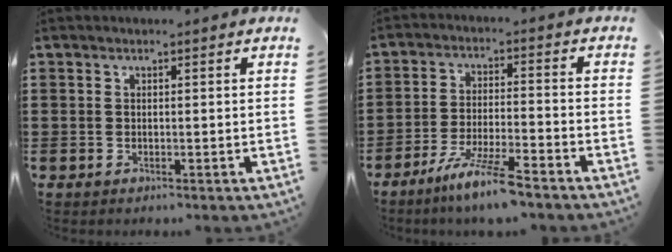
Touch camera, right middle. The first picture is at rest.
{"total": 7.5, "force": [-6.0, 0.1, 4.5], "torque": [-0.090, -0.010, -0.111]}